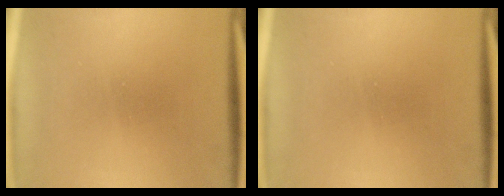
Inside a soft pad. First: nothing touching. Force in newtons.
{"total": 0.0}